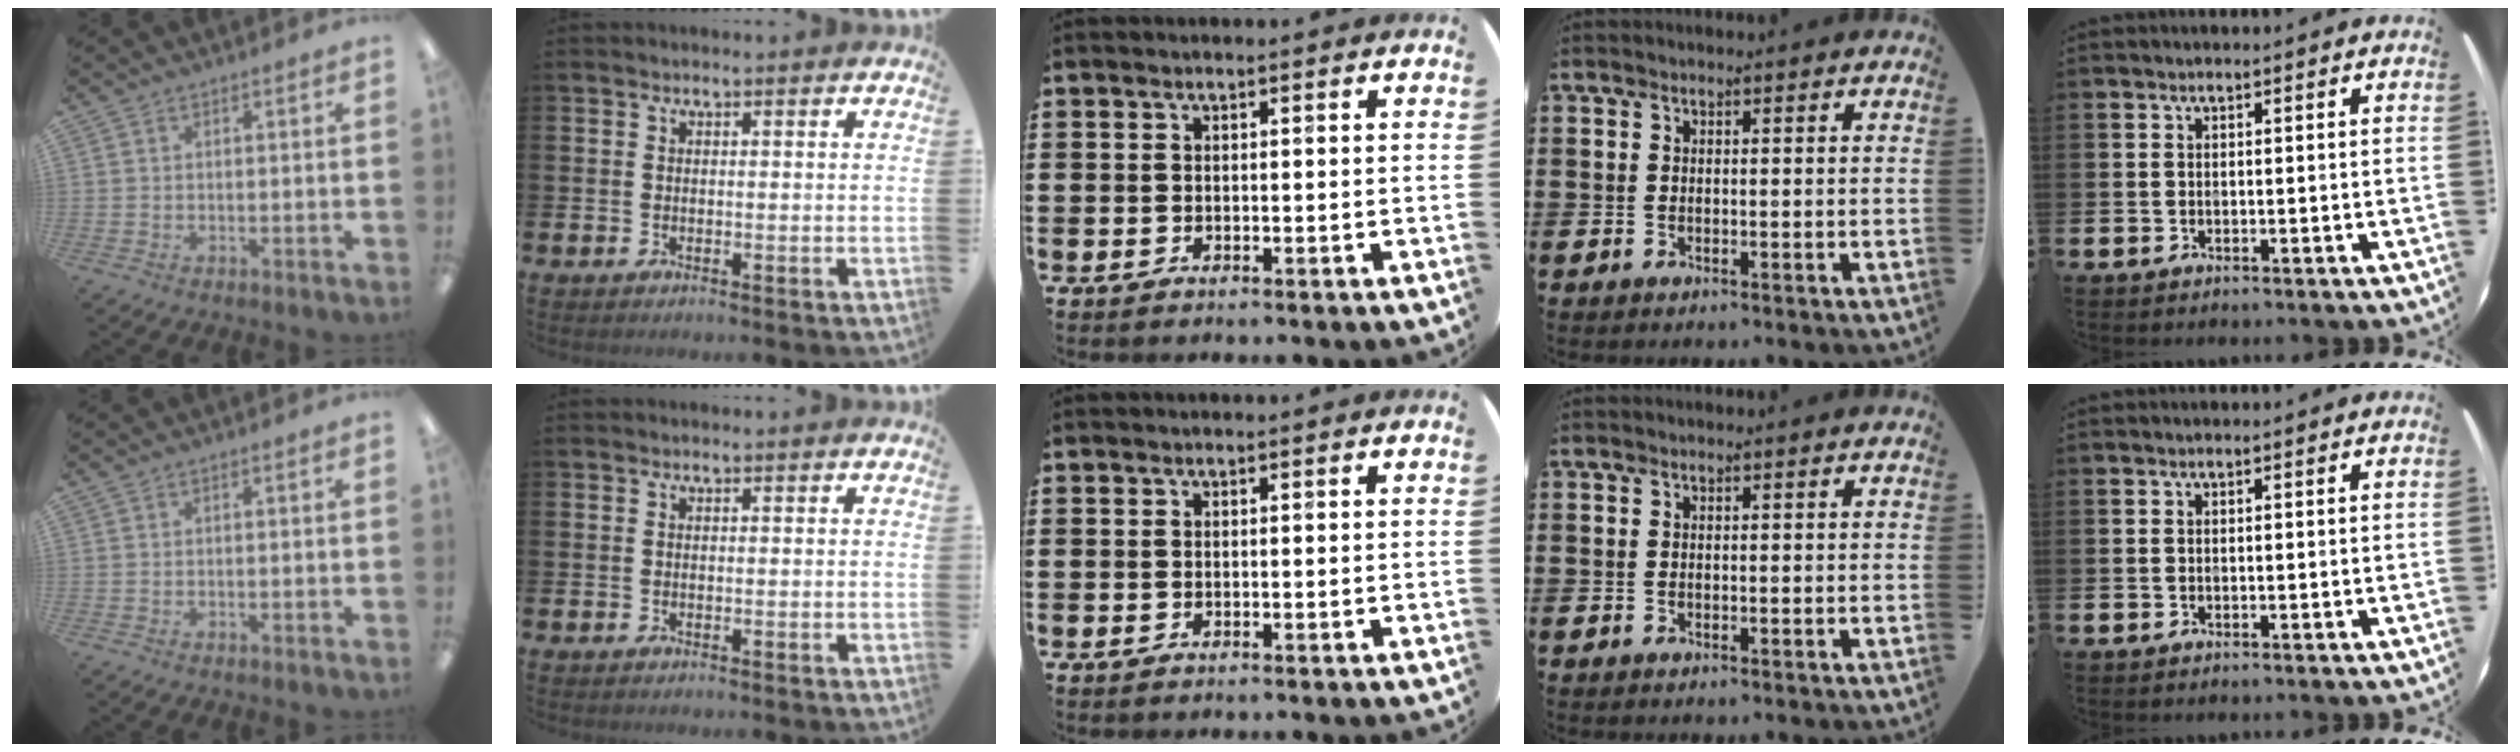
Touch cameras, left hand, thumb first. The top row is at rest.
{}